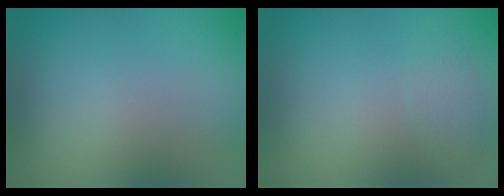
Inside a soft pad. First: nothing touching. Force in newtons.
{"total": 1.1, "press": 1.1, "slide": 0.1}